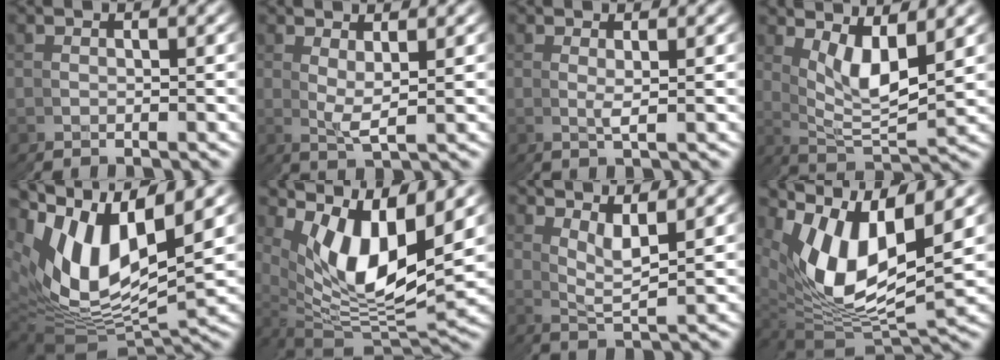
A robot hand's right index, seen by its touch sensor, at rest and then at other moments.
{"total": 1.9, "force": [1.2, 0.8, 1.2], "torque": [-0.028, -0.003, 0.019]}
{"total": 1.0, "force": [0.5, -0.9, -0.2], "torque": [-0.002, 0.001, 0.009]}
{"total": 4.9, "force": [2.4, 2.3, 3.6], "torque": [-0.071, -0.010, 0.043]}
{"total": 13.2, "force": [1.9, 9.2, 9.3], "torque": [-0.187, -0.015, 0.033]}
{"total": 10.9, "force": [0.3, 7.7, 7.7], "torque": [-0.149, -0.035, 0.020]}
{"total": 2.9, "force": [2.5, 0.9, 1.2], "torque": [-0.028, -0.006, 0.038]}
{"total": 11.4, "force": [0.4, 8.4, 7.7], "torque": [-0.162, -0.029, 0.020]}